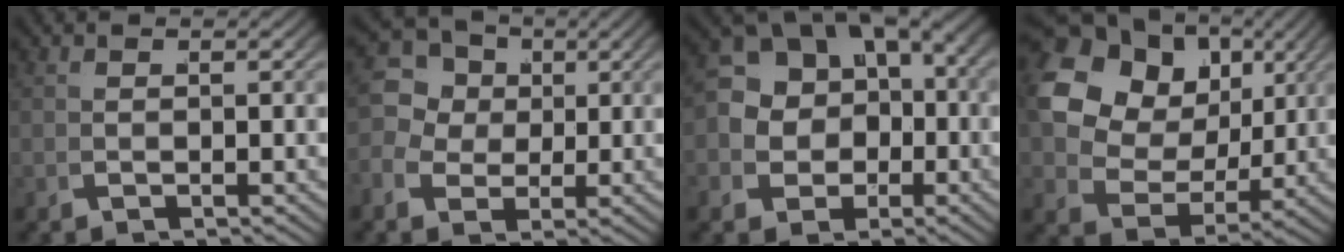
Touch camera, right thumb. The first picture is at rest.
{"total": 7.9, "force": [2.0, 6.5, 4.0], "torque": [-0.078, -0.006, 0.027]}
{"total": 10.9, "force": [0.8, 8.5, 6.7], "torque": [-0.142, -0.026, 0.020]}
{"total": 14.1, "force": [2.7, 11.1, 8.4], "torque": [-0.194, -0.023, 0.049]}